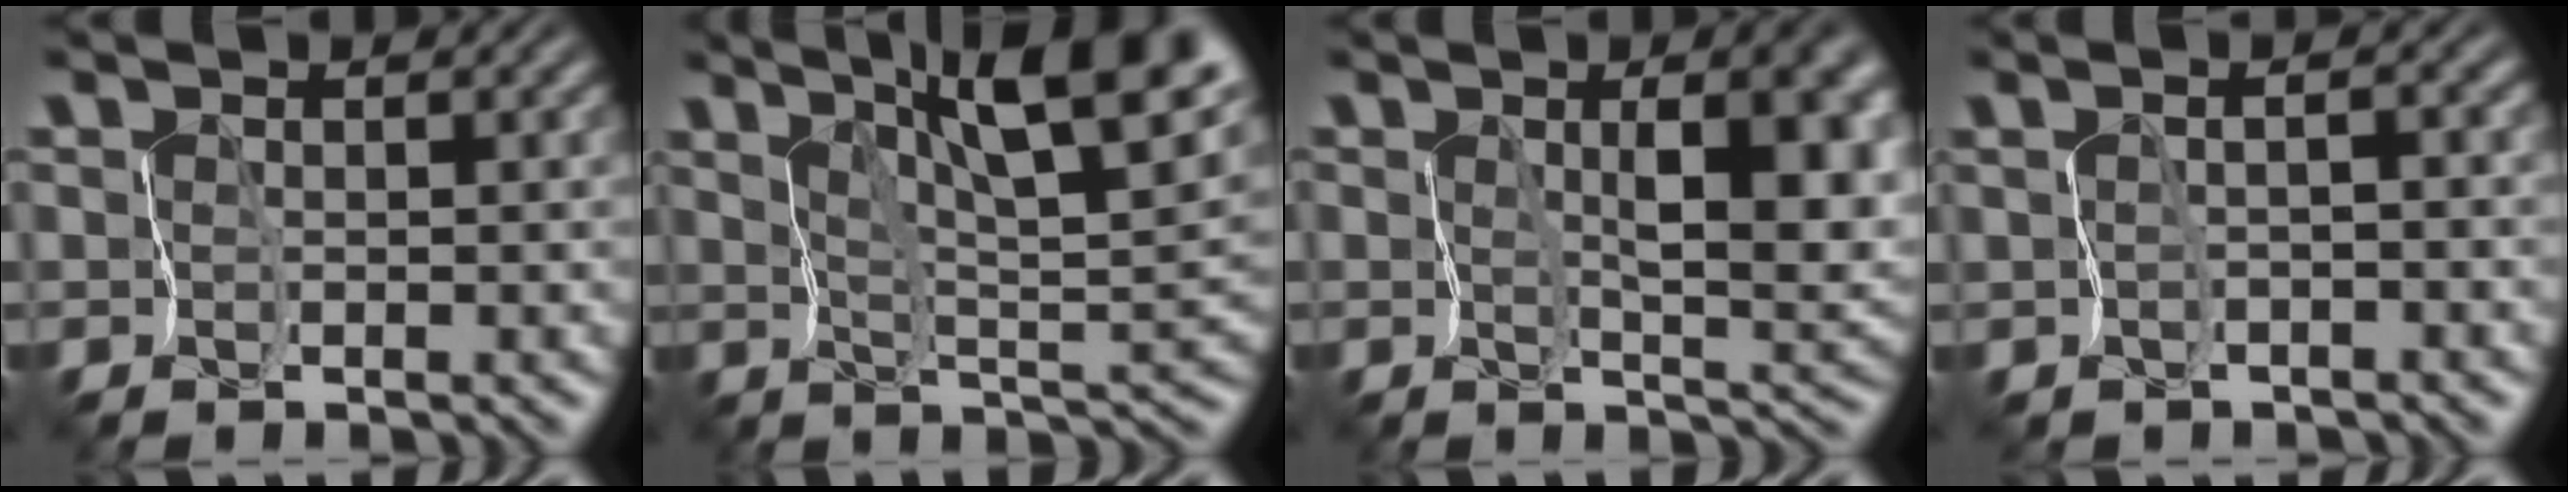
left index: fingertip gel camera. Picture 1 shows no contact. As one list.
[{"total": 11.7, "force": [7.1, 1.8, 9.0], "torque": [-0.133, 0.009, 0.103]}, {"total": 8.4, "force": [1.6, 3.4, 7.5], "torque": [-0.105, -0.004, 0.027]}, {"total": 1.0, "force": [-0.8, -0.3, 0.4], "torque": [-0.014, -0.001, -0.013]}]